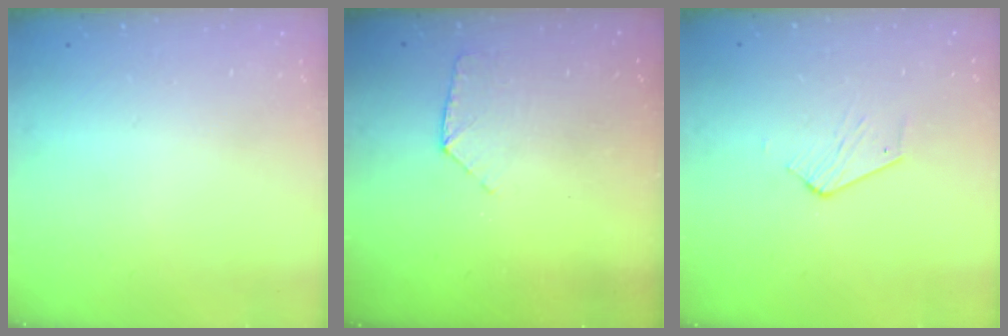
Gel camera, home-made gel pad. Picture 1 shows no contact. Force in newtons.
{"total": 7.3, "press": 7.2, "slide": 0.7}
{"total": 3.0, "press": 3.0, "slide": 0.1}